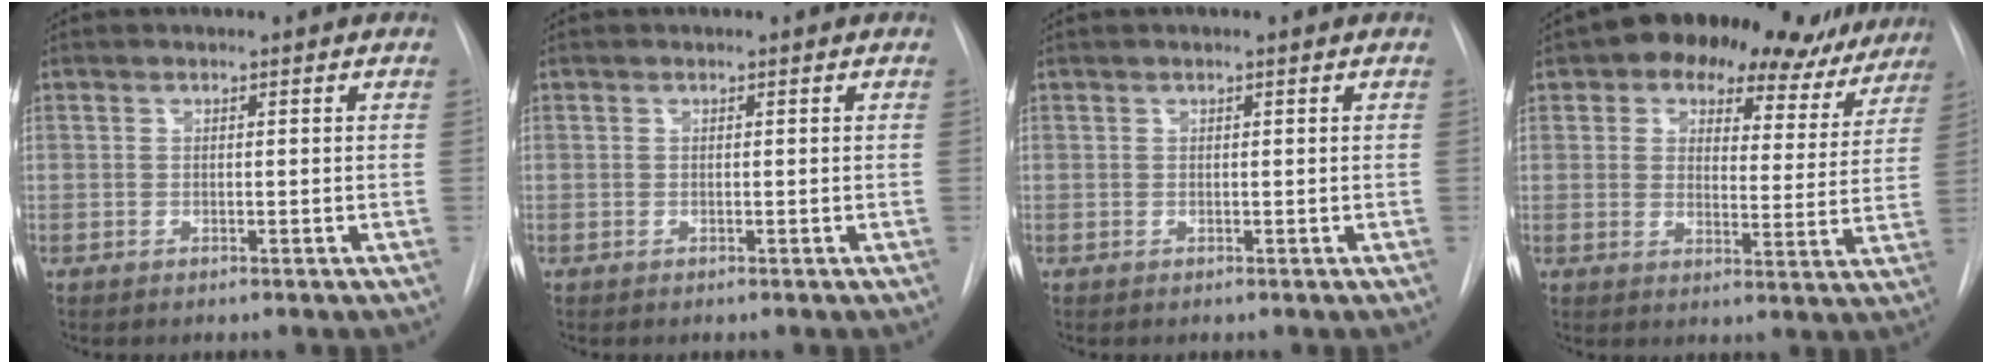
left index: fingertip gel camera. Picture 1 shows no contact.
{"total": 0.0}
{"total": 0.0}
{"total": 19.3, "force": [14.9, 9.3, 8.0], "torque": [-0.104, 0.023, 0.180]}